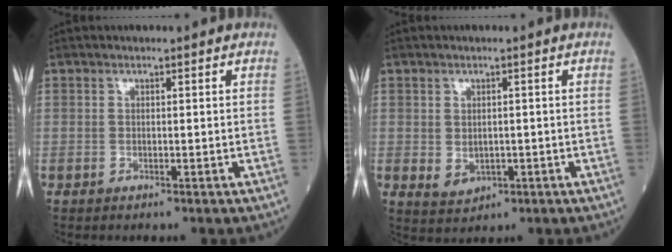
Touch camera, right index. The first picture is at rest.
{"total": 3.0, "force": [-0.4, 2.4, 1.9], "torque": [-0.033, -0.003, 0.008]}